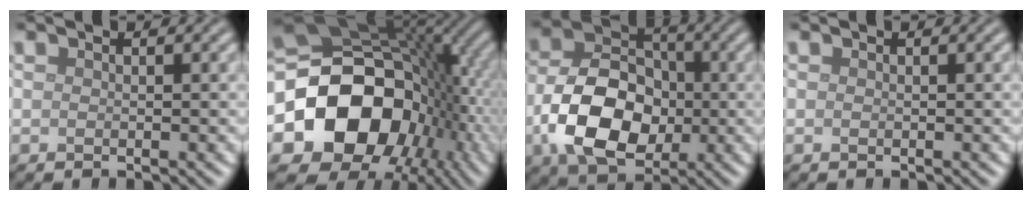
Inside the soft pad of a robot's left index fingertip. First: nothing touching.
{"total": 17.4, "force": [-2.9, 13.5, 10.5], "torque": [-0.184, -0.018, -0.044]}
{"total": 9.5, "force": [-1.9, 6.6, 6.5], "torque": [-0.121, 0.001, -0.039]}
{"total": 0.0}